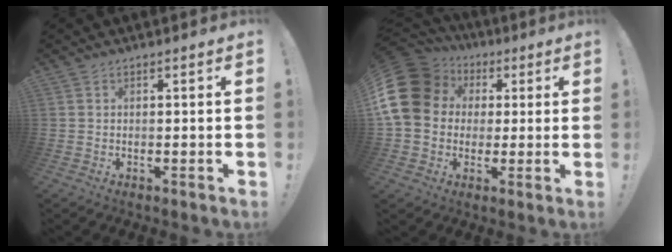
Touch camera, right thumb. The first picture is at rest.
{"total": 17.7, "force": [3.8, 14.4, 9.5], "torque": [-0.184, -0.008, 0.081]}